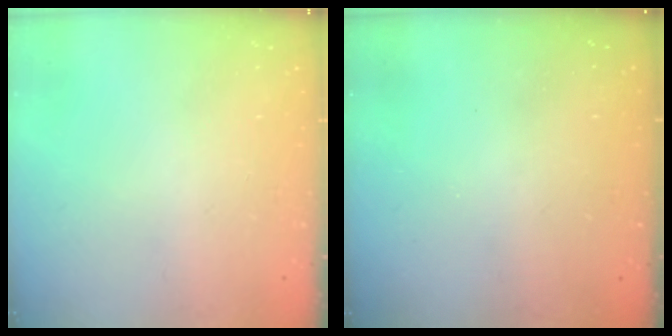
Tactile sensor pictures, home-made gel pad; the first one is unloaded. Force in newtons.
{"total": 3.1, "press": 3.1, "slide": 0.1}